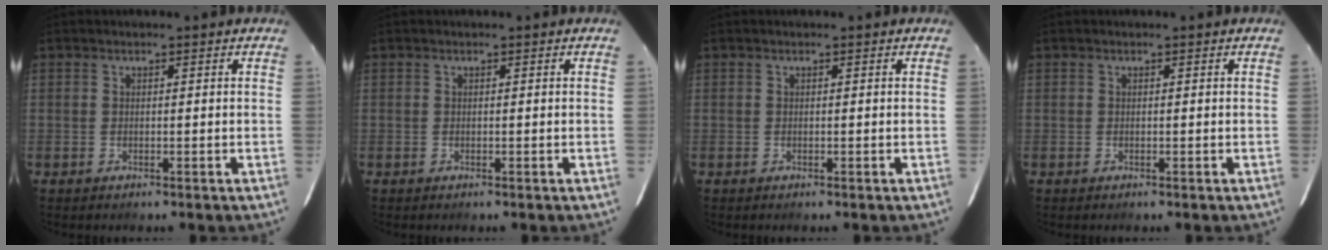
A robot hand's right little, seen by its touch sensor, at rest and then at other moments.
{"total": 0.0}
{"total": 0.0}
{"total": 0.0}